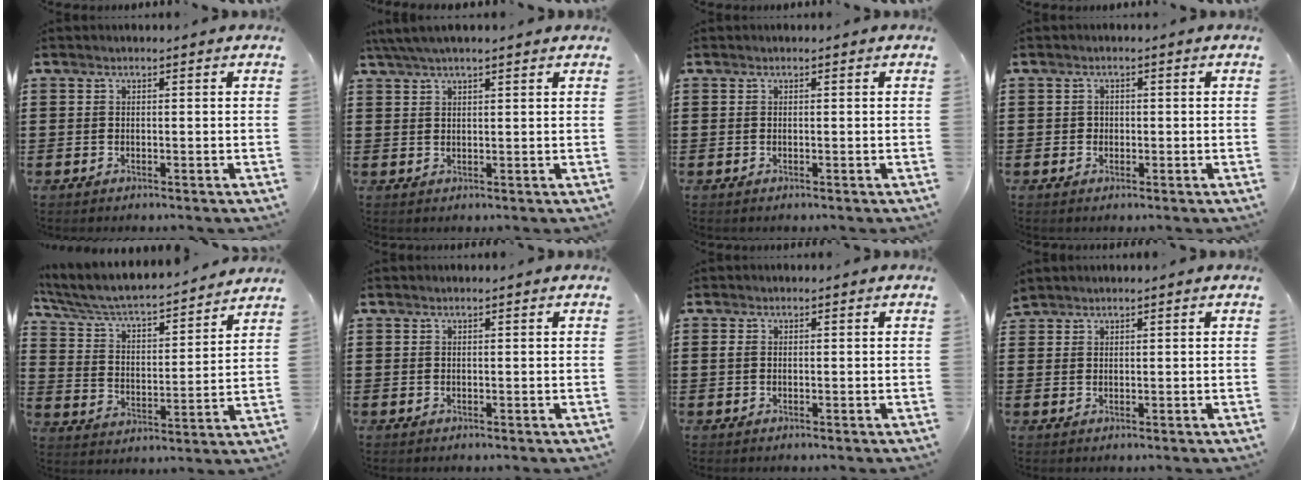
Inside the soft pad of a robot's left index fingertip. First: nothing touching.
{"total": 3.1, "force": [2.3, 0.4, 2.0], "torque": [-0.043, 0.004, 0.044]}
{"total": 0.0}
{"total": 1.0, "force": [0.0, 1.0, 0.2], "torque": [-0.009, 0.006, -0.002]}
{"total": 4.9, "force": [4.5, 0.6, 1.9], "torque": [-0.058, -0.041, 0.068]}
{"total": 0.0}
{"total": 1.0, "force": [0.1, 0.7, 0.7], "torque": [-0.023, 0.002, -0.002]}
{"total": 1.2, "force": [1.2, 0.2, -0.2], "torque": [-0.001, 0.000, 0.024]}